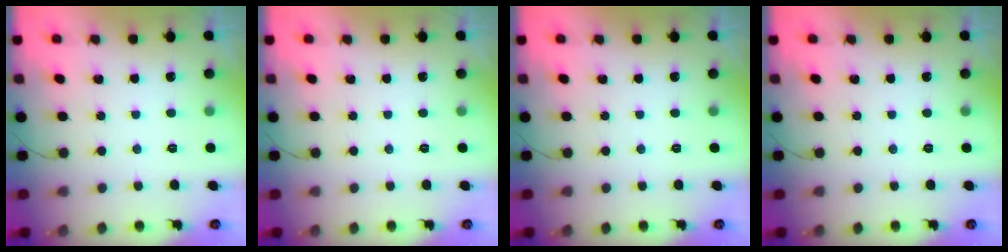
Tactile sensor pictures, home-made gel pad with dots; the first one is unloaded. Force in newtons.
{"total": 0.0}
{"total": 0.0}
{"total": 0.0}